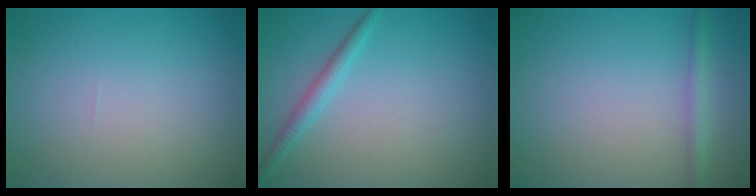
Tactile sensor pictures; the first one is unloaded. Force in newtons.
{"total": 1.8, "press": 1.8, "slide": 0.1}
{"total": 1.5, "press": 1.5, "slide": 0.0}